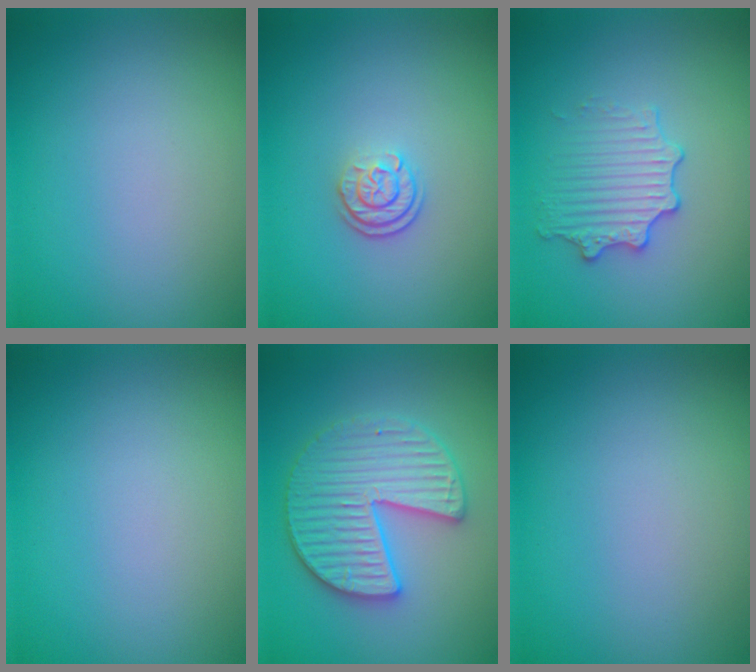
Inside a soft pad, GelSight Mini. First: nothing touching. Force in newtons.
{"total": 2.1, "press": 1.8, "slide": 1.2}
{"total": 2.9, "press": 2.8, "slide": 0.7}
{"total": 0.0}
{"total": 6.1, "press": 6.0, "slide": 1.0}
{"total": 0.0}